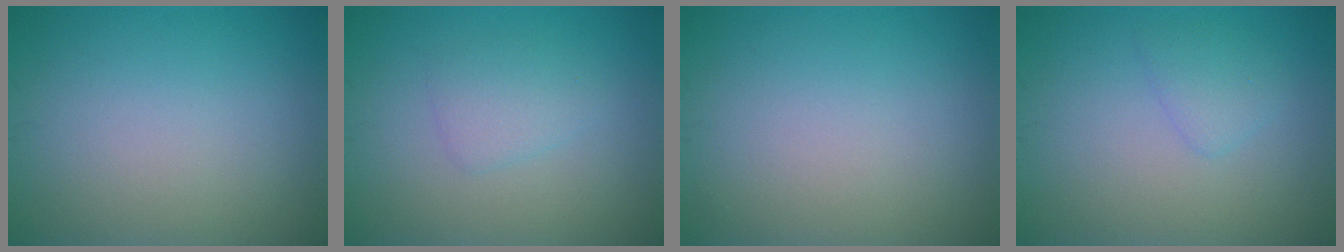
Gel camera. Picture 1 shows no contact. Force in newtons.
{"total": 1.9, "press": 1.9, "slide": 0.0}
{"total": 0.0}
{"total": 1.6, "press": 1.6, "slide": 0.1}